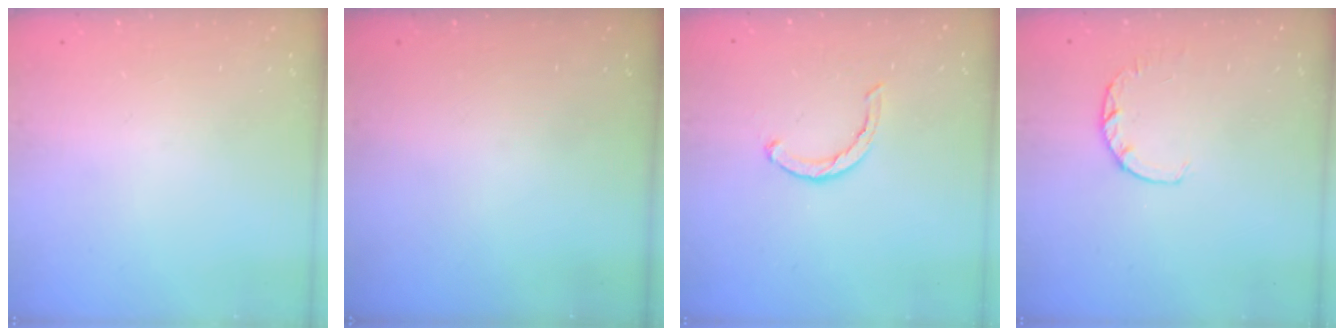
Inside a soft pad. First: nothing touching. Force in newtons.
{"total": 0.0}
{"total": 2.7, "press": 2.7, "slide": 0.4}
{"total": 2.8, "press": 2.7, "slide": 0.5}